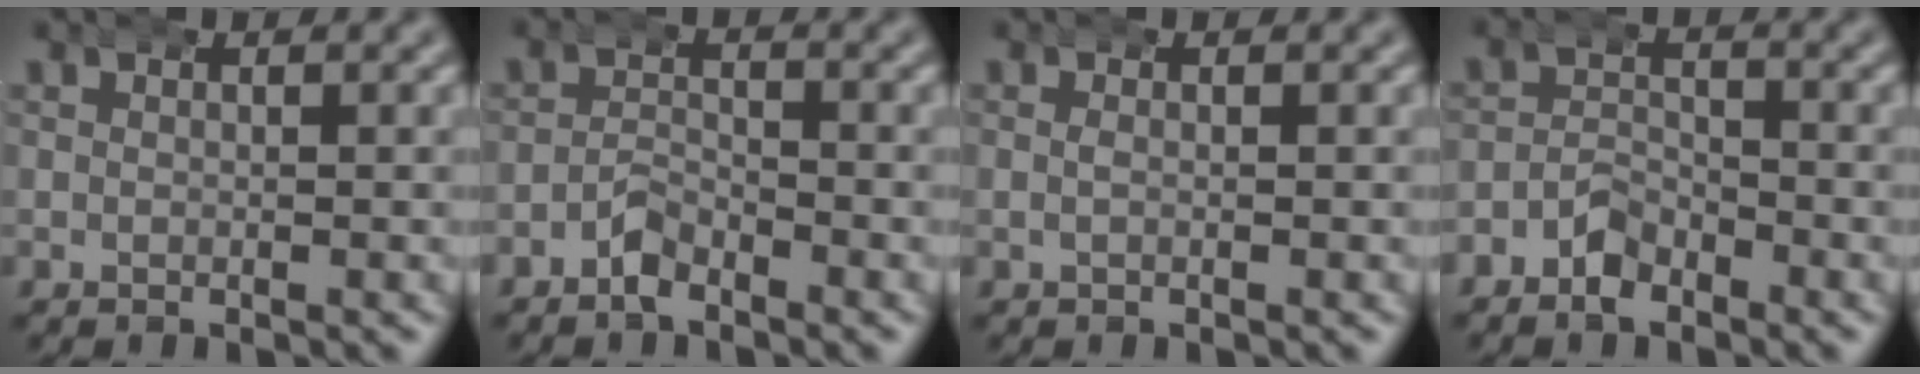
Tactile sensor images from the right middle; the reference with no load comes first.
{"total": 2.5, "force": [-2.0, 1.3, 0.7], "torque": [-0.008, 0.004, -0.044]}
{"total": 0.7, "force": [-0.1, 0.2, 0.7], "torque": [-0.014, 0.003, -0.004]}
{"total": 3.3, "force": [-2.5, 2.1, 0.8], "torque": [-0.010, 0.004, -0.053]}